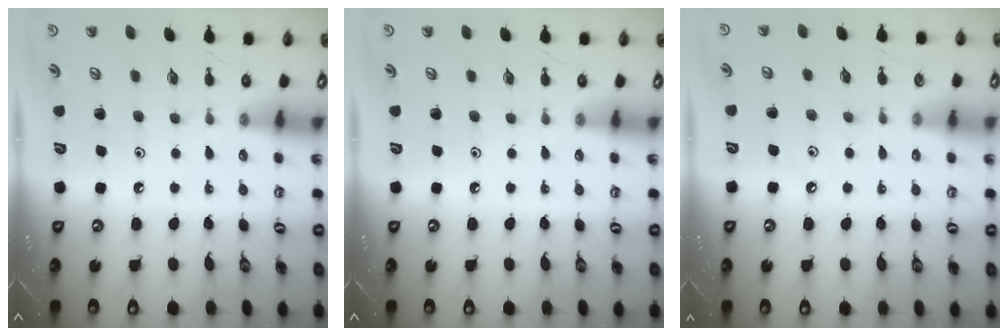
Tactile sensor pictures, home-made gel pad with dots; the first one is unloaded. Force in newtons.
{"total": 0.0}
{"total": 3.3, "press": 3.2, "slide": 0.5}